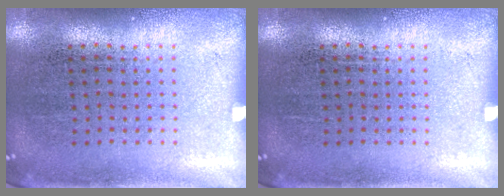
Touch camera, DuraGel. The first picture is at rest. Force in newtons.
{"total": 0.0}